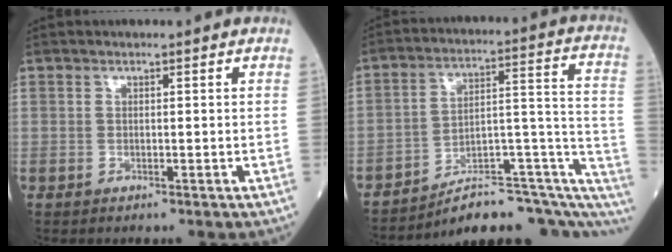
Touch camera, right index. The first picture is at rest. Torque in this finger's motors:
{"motor_torque": [-0.35, -0.33, -0.93, -0.21]}